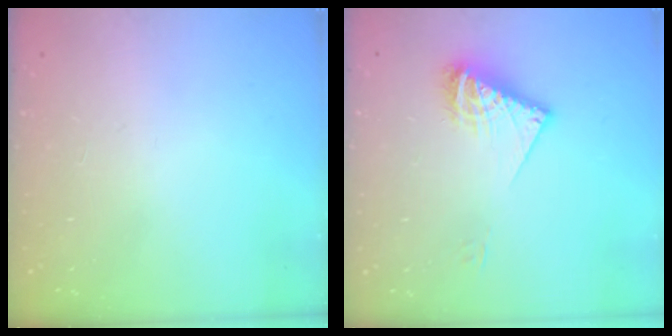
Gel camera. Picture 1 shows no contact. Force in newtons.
{"total": 10.1, "press": 10.0, "slide": 0.5}